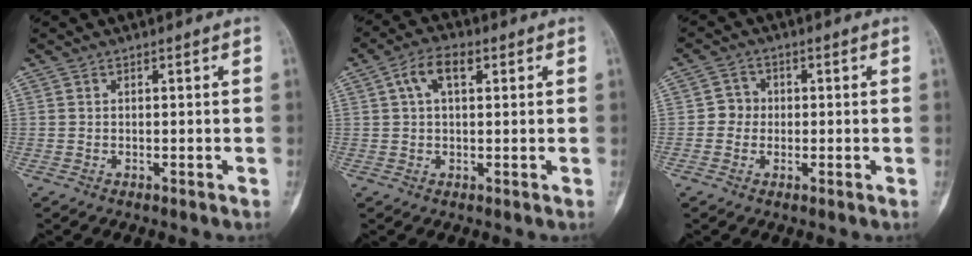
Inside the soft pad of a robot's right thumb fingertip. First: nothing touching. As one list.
[{"total": 5.9, "force": [2.0, 3.0, 4.7], "torque": [-0.086, 0.016, 0.034]}, {"total": 3.2, "force": [-0.2, 3.0, 0.9], "torque": [0.007, 0.010, -0.012]}]